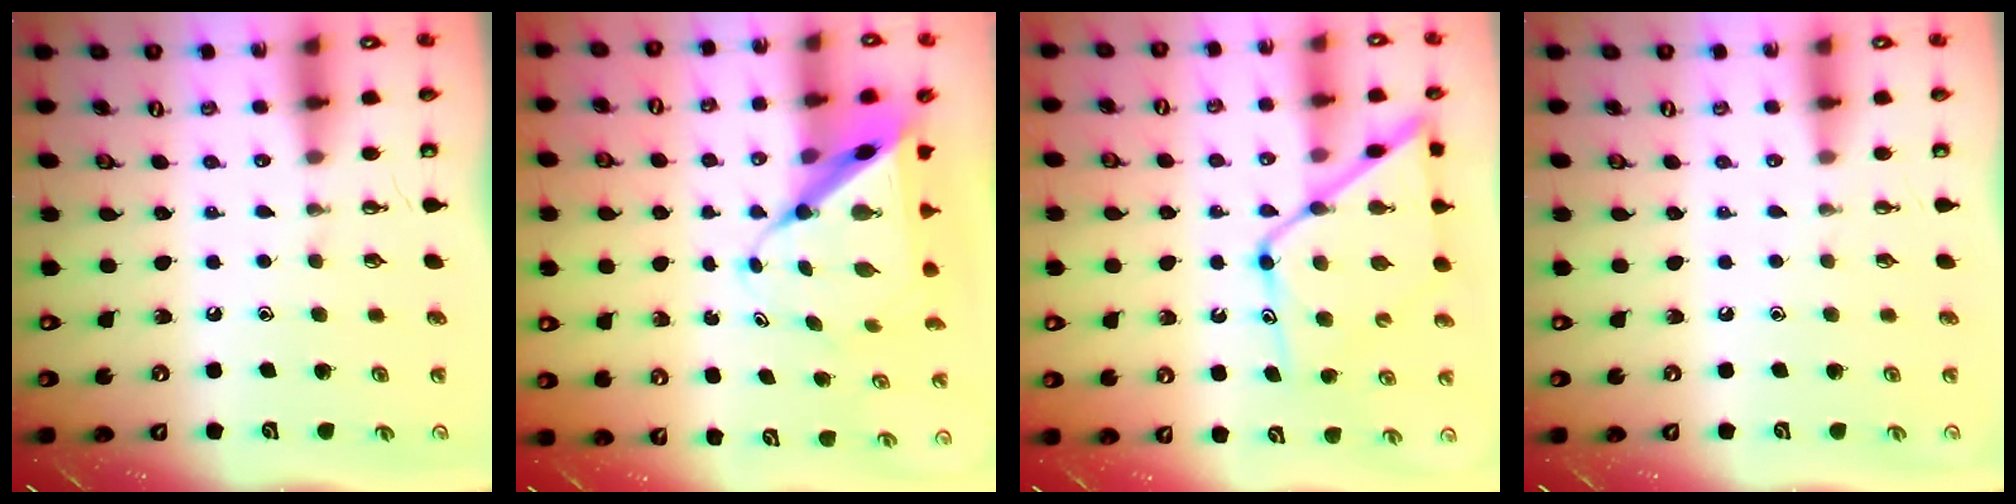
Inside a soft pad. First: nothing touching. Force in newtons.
{"total": 10.1, "press": 10.1, "slide": 0.6}
{"total": 15.5, "press": 15.4, "slide": 1.4}
{"total": 0.0}